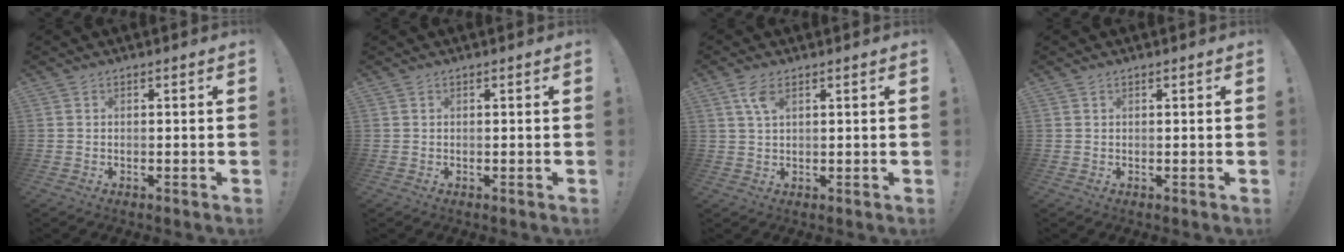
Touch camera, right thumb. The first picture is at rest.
{"total": 0.0}
{"total": 4.7, "force": [2.2, 1.9, 3.6], "torque": [-0.071, 0.000, 0.040]}
{"total": 0.0}